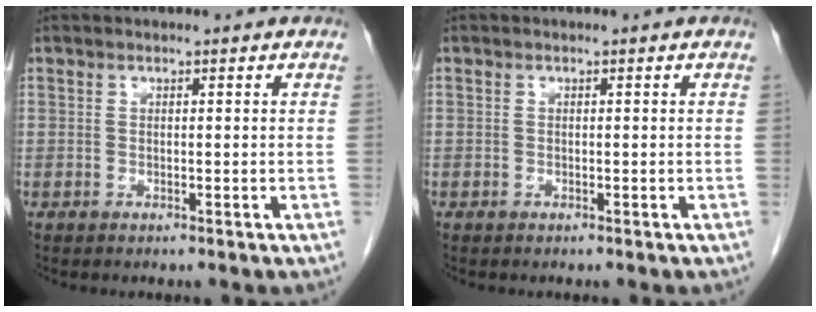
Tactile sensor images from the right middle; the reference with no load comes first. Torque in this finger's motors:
{"motor_torque": [1.07, -1.07, 0.02, -0.13]}